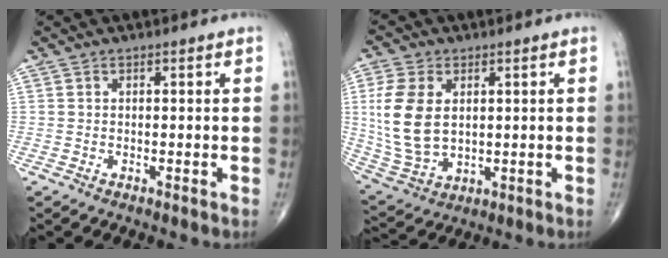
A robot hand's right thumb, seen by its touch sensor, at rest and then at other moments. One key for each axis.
{"total": 13.0, "fx": 2.0, "fy": 8.4, "fz": 9.7, "tx": -0.197, "ty": -0.010, "tz": 0.048}